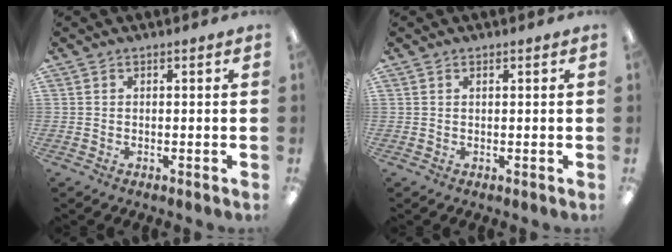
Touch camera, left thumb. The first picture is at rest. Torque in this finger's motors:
{"motor_torque": [0.02, -0.08, -0.20, 0.03, -0.04]}